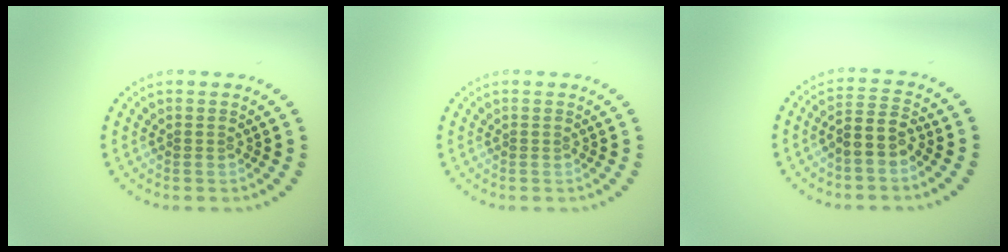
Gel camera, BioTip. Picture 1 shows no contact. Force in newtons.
{"total": 0.0}
{"total": 2.5, "press": 2.1, "slide": 1.3}